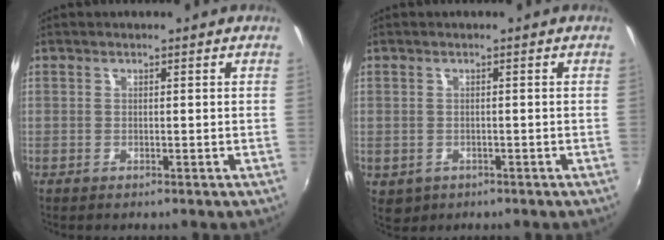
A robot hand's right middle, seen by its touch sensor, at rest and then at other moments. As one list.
[{"total": 2.8, "force": [-0.7, 2.5, 1.2], "torque": [-0.025, -0.007, -0.006]}]